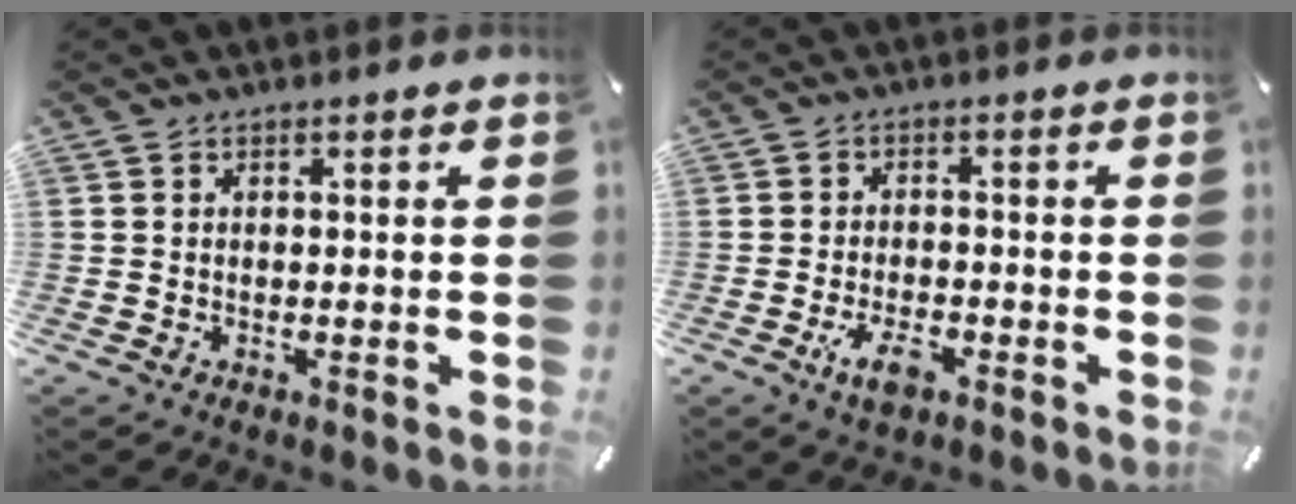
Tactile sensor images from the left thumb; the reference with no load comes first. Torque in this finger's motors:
{"motor_torque": [-0.01, 0.96, 0.25, -0.08, 0.17]}